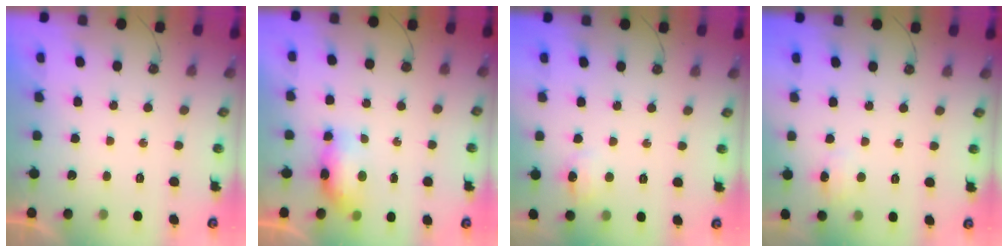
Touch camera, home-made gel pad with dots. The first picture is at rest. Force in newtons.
{"total": 7.8, "press": 7.6, "slide": 1.8}
{"total": 7.8, "press": 7.8, "slide": 0.7}
{"total": 7.1, "press": 7.0, "slide": 0.9}